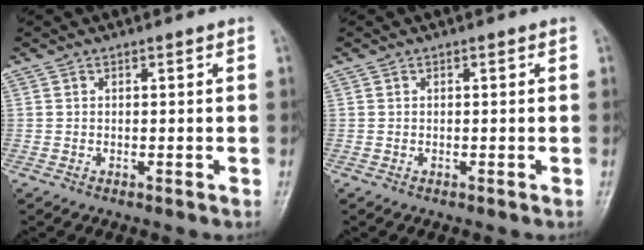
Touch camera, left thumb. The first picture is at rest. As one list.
[{"total": 0.0}]